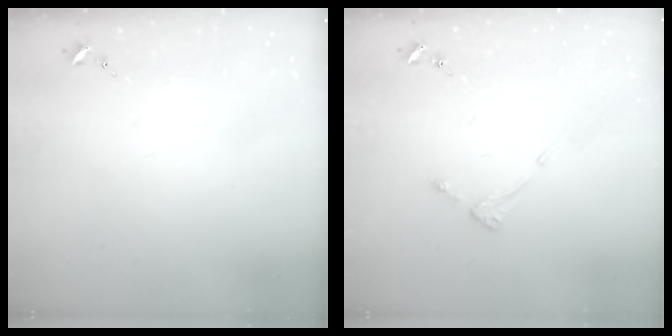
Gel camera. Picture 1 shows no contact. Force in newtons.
{"total": 3.9, "press": 3.9, "slide": 0.5}